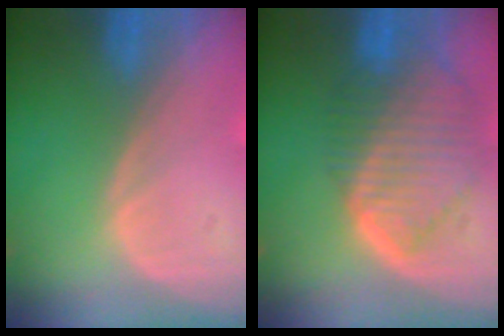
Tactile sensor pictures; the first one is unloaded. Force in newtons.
{"total": 10.1, "press": 8.6, "slide": 5.2}